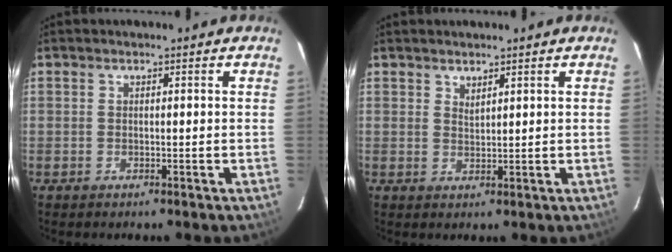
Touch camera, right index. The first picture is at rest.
{"total": 1.4, "force": [1.3, 0.5, 0.5], "torque": [-0.006, -0.001, 0.024]}